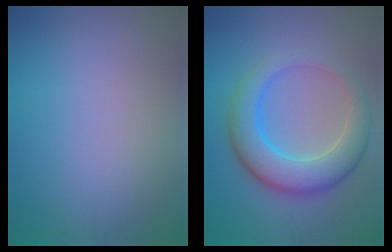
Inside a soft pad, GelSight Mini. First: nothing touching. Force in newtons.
{"total": 6.7, "press": 6.7, "slide": 0.2}